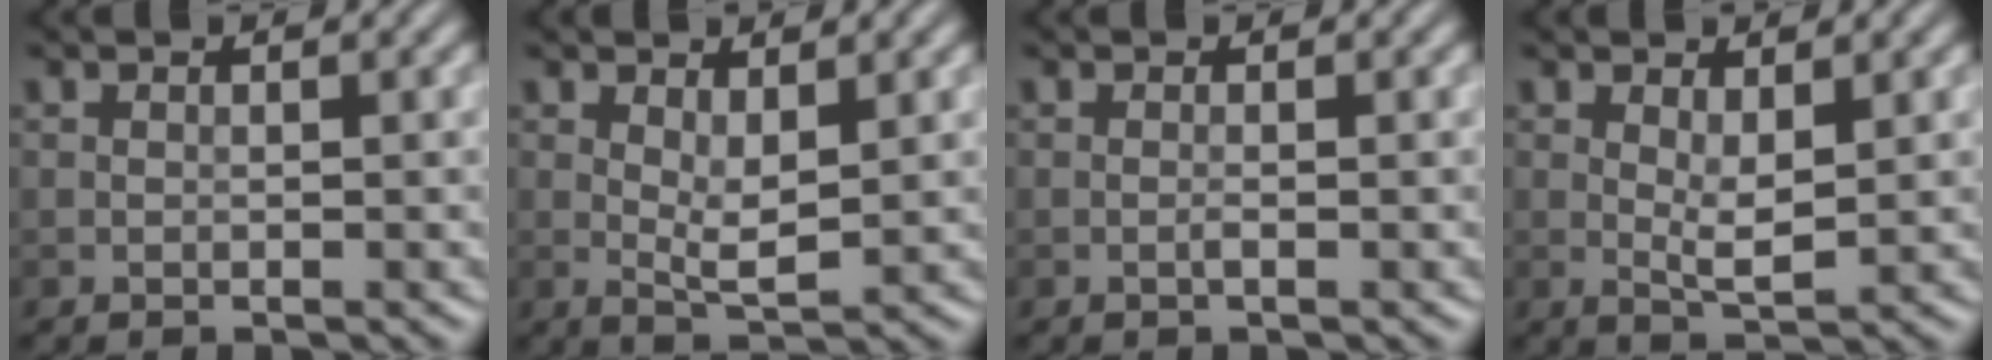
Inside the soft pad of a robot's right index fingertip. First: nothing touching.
{"total": 2.6, "force": [0.8, 0.8, 2.3], "torque": [-0.045, -0.008, 0.018]}
{"total": 0.6, "force": [-0.2, 0.0, 0.5], "torque": [-0.013, -0.001, -0.006]}
{"total": 2.3, "force": [0.7, 0.7, 2.1], "torque": [-0.042, -0.007, 0.015]}